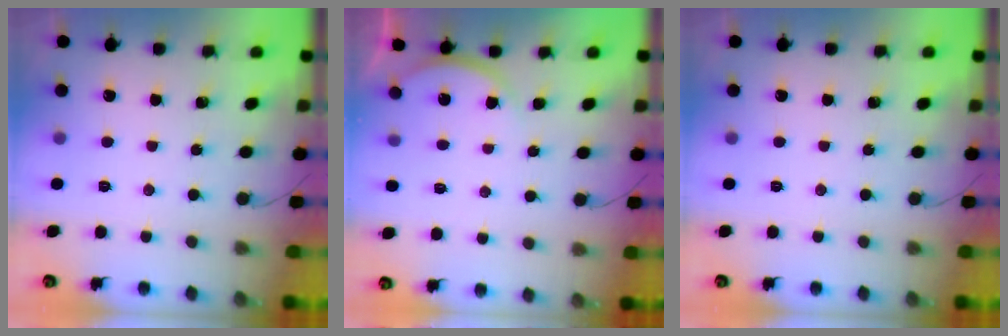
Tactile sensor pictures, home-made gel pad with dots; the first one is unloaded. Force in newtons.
{"total": 4.3, "press": 4.2, "slide": 0.6}
{"total": 0.0}